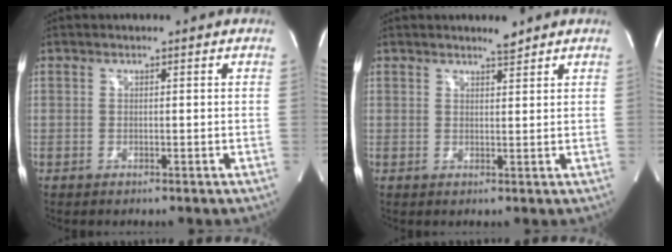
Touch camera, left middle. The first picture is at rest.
{"total": 1.7, "force": [1.6, 0.1, 0.6], "torque": [-0.014, -0.001, 0.029]}